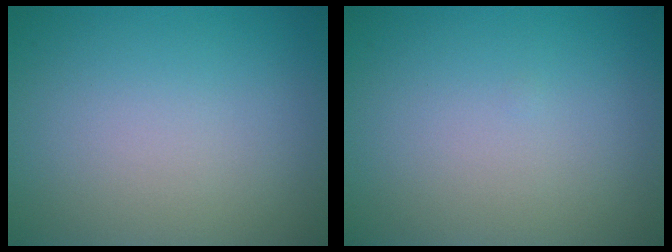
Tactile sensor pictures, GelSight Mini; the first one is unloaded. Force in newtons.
{"total": 0.0}